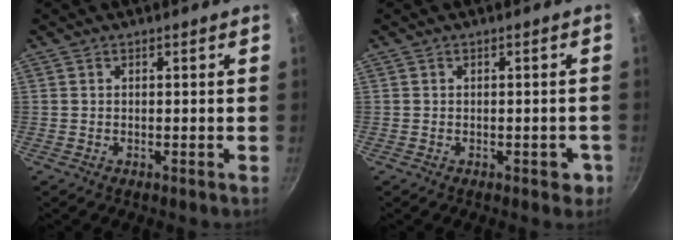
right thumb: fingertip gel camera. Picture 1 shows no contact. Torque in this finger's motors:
{"motor_torque": [0.22, 0.26, -0.25, 0.10, 0.15]}